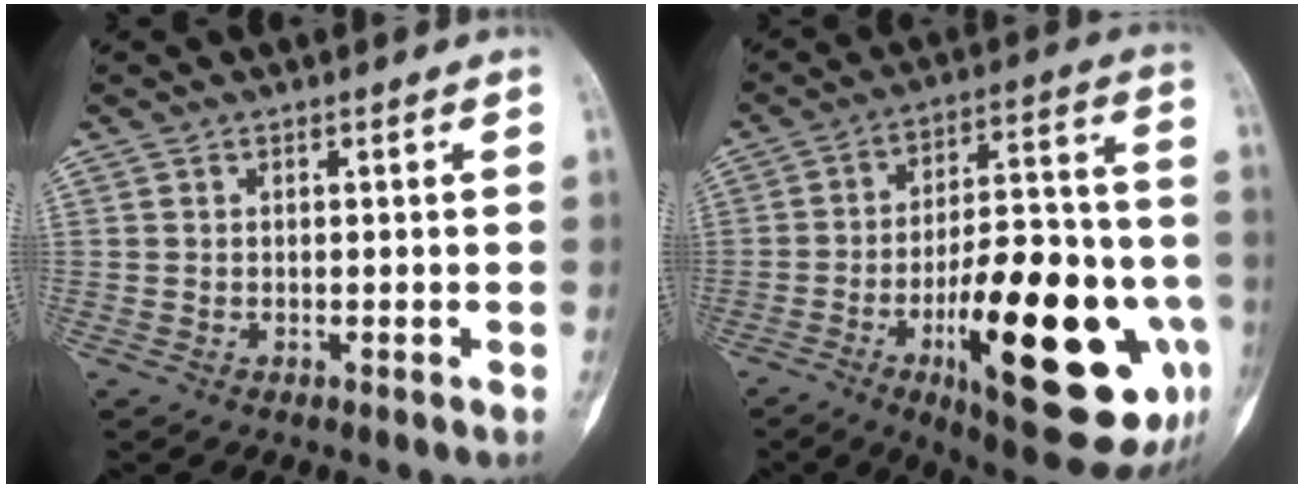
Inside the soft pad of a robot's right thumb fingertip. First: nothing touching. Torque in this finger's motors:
{"motor_torque": [2.79, 2.22, 1.47, -1.30, 0.60]}